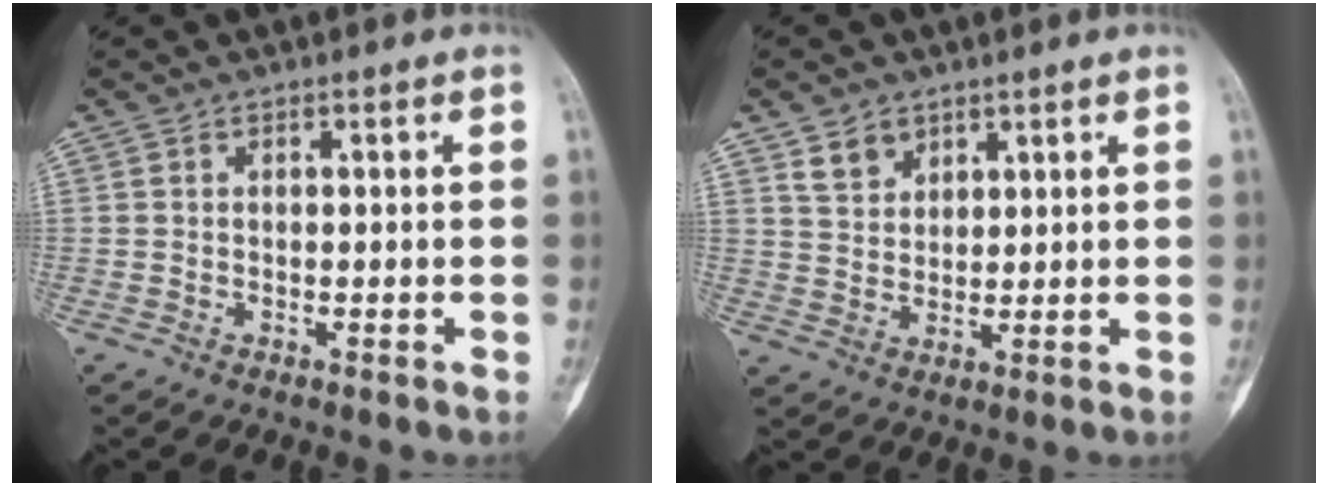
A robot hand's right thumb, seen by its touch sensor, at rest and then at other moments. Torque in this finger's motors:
{"motor_torque": [-0.20, 0.20, 0.11, -0.11, 0.01]}